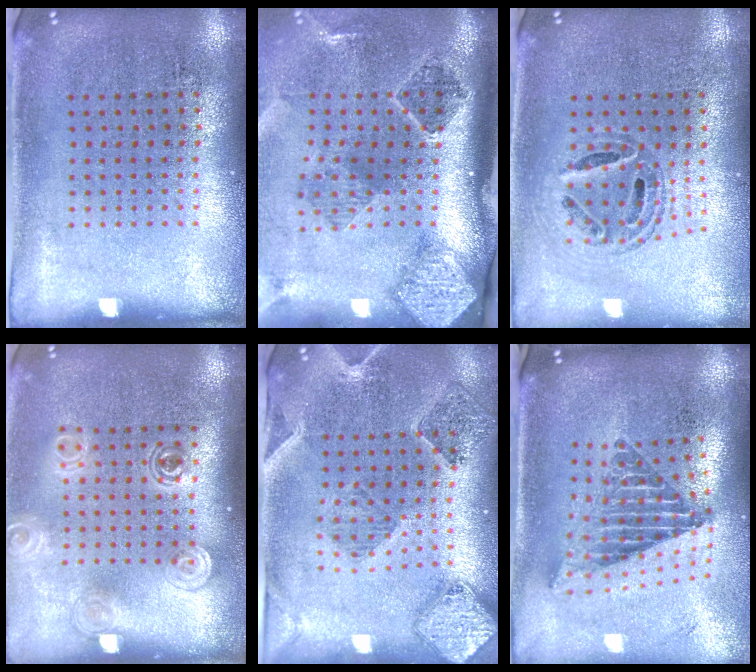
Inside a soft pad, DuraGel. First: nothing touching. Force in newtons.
{"total": 2.9, "press": 1.9, "slide": 2.1}
{"total": 0.8, "press": 0.8, "slide": 0.1}
{"total": 1.4, "press": 1.2, "slide": 0.7}
{"total": 1.5, "press": 1.5, "slide": 0.3}
{"total": 2.4, "press": 1.7, "slide": 1.8}